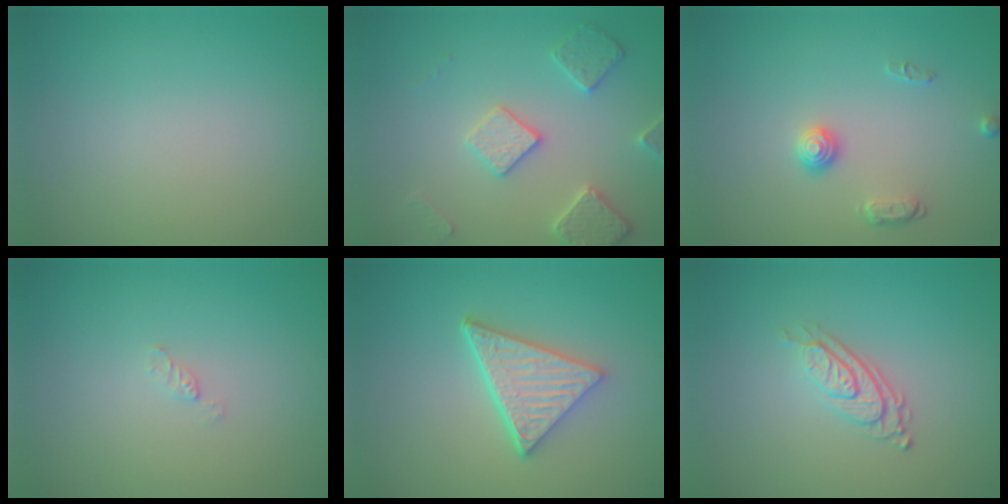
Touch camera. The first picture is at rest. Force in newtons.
{"total": 3.7, "press": 3.4, "slide": 1.5}
{"total": 1.7, "press": 1.4, "slide": 1.0}
{"total": 0.6, "press": 0.6, "slide": 0.1}
{"total": 5.1, "press": 3.8, "slide": 3.5}
{"total": 2.9, "press": 1.9, "slide": 2.2}